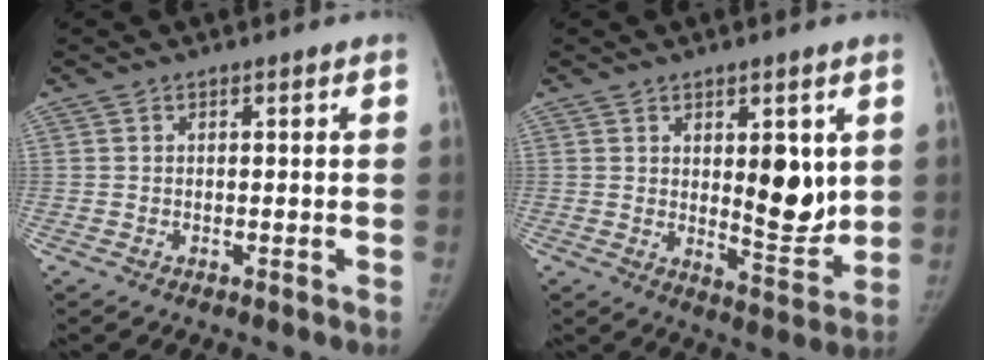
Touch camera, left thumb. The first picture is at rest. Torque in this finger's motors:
{"motor_torque": [1.25, 1.20, 0.23, -0.26, 0.04]}